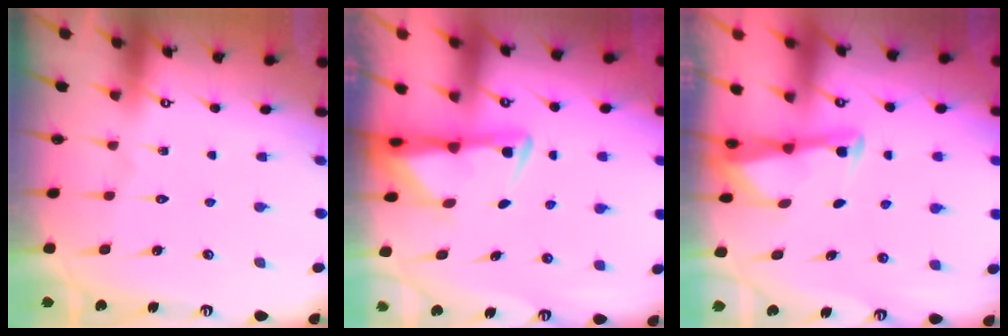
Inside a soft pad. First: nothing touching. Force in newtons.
{"total": 3.0, "press": 3.0, "slide": 0.6}
{"total": 2.9, "press": 2.9, "slide": 0.2}